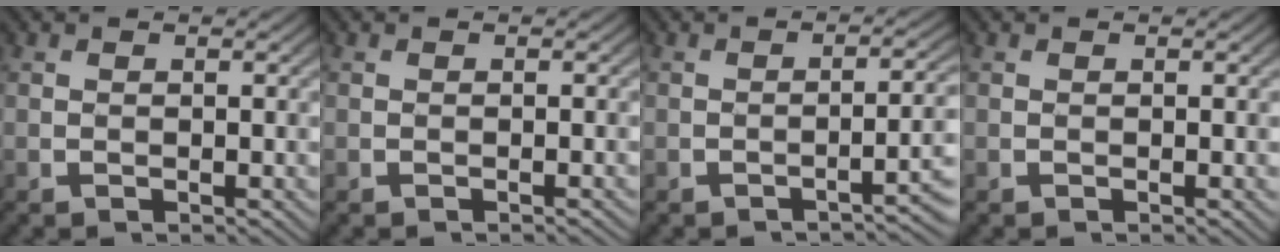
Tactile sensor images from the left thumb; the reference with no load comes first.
{"total": 0.6, "force": [-0.3, 0.1, 0.5], "torque": [-0.004, 0.004, -0.009]}
{"total": 5.1, "force": [-2.4, 1.3, 4.3], "torque": [-0.045, 0.016, -0.037]}
{"total": 0.0}